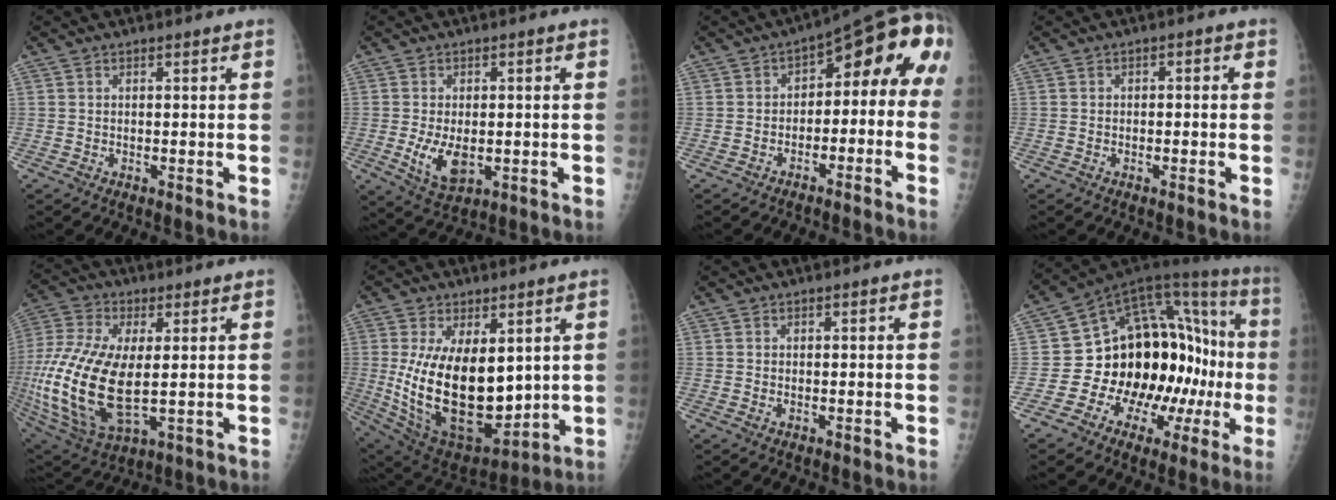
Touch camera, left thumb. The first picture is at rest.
{"total": 7.0, "force": [-1.2, 3.9, 5.6], "torque": [-0.096, -0.010, -0.013]}
{"total": 10.8, "force": [-2.8, 6.5, 8.1], "torque": [-0.069, 0.067, -0.043]}
{"total": 0.9, "force": [-0.4, 0.7, 0.4], "torque": [-0.001, 0.010, -0.011]}
{"total": 21.6, "force": [-0.6, 10.5, 18.9], "torque": [-0.426, -0.016, 0.003]}
{"total": 22.2, "force": [1.5, 11.9, 18.7], "torque": [-0.316, -0.036, 0.058]}
{"total": 0.7, "force": [-0.1, 0.4, 0.5], "torque": [-0.011, 0.005, 0.001]}
{"total": 24.7, "force": [-3.1, 14.6, 19.8], "torque": [-0.240, 0.061, -0.037]}